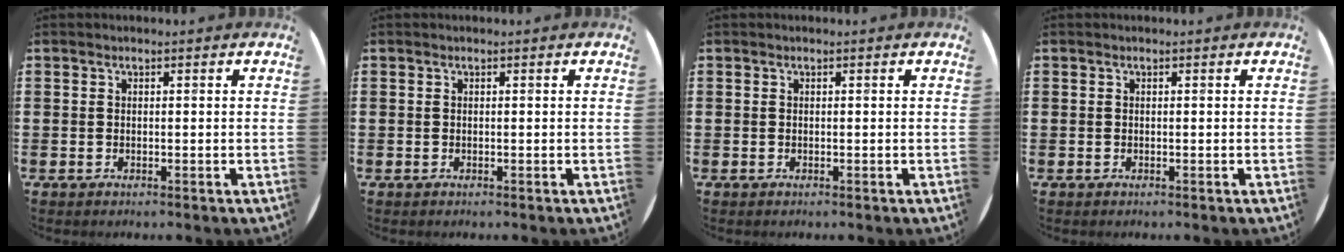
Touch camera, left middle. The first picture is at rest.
{"total": 0.0}
{"total": 0.0}
{"total": 0.0}